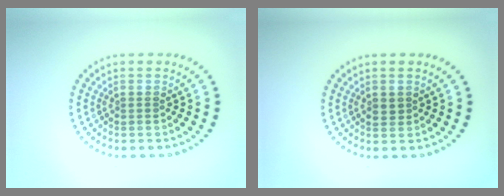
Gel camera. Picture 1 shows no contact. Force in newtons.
{"total": 1.2, "press": 1.2, "slide": 0.2}